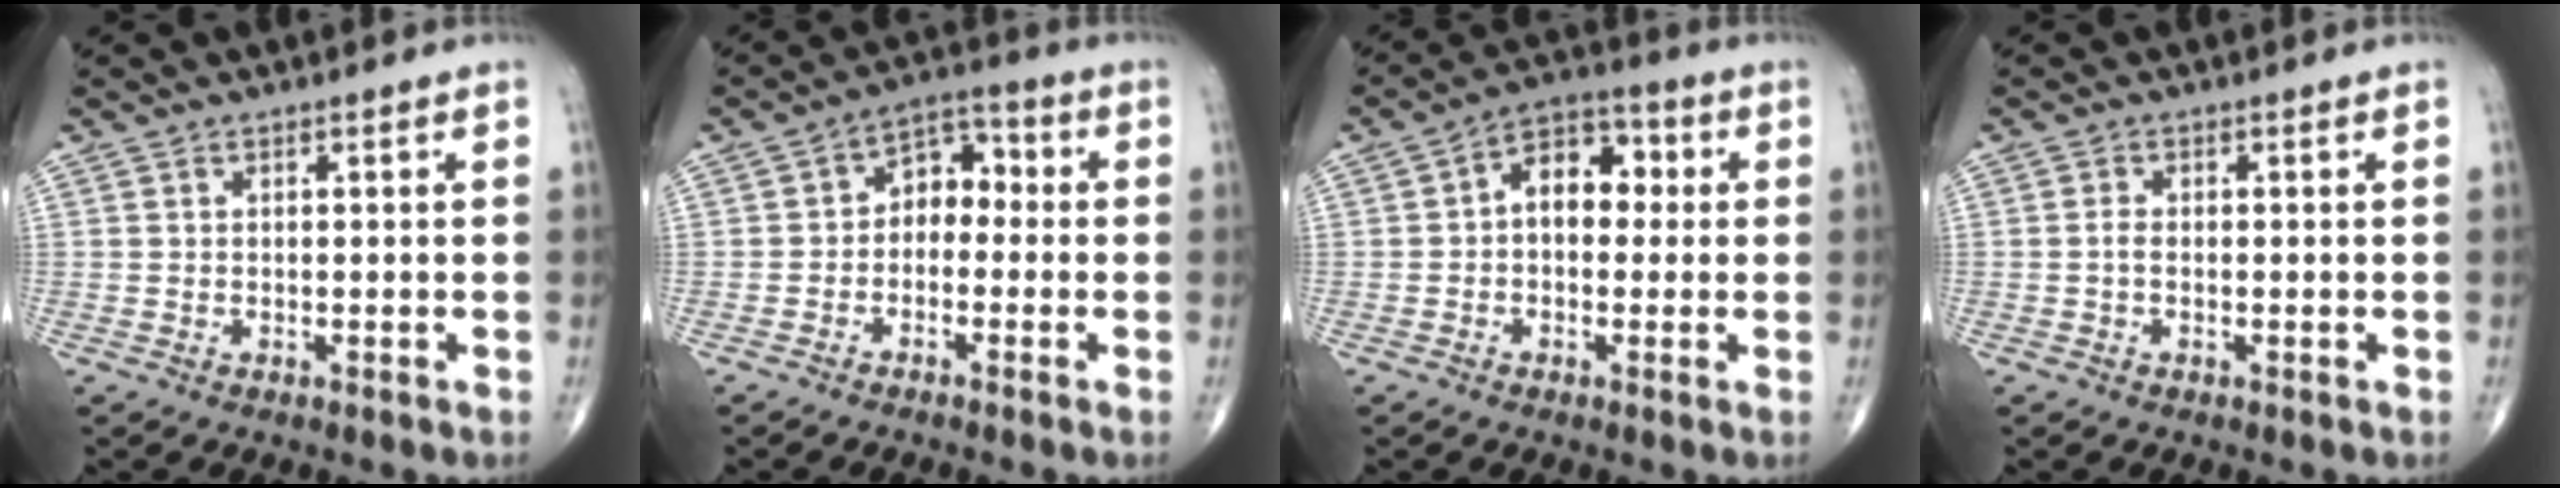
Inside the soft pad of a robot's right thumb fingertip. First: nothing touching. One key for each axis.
{"total": 6.4, "fx": -0.9, "fy": 4.7, "fz": 4.2, "tx": -0.035, "ty": 0.036, "tz": -0.033}
{"total": 8.8, "fx": 0.7, "fy": 6.0, "fz": 6.4, "tx": -0.067, "ty": 0.031, "tz": -0.001}
{"total": 1.1, "fx": -0.2, "fy": 0.6, "fz": 0.9, "tx": -0.019, "ty": -0.001, "tz": -0.006}